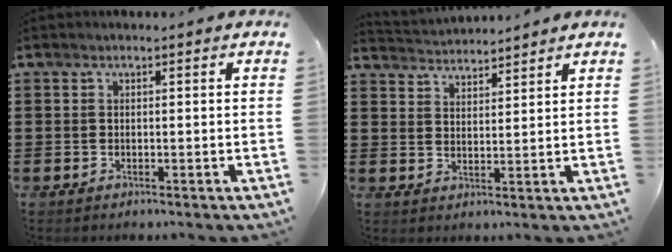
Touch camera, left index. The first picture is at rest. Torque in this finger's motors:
{"motor_torque": [0.42, 0.38, -0.42, 0.05]}